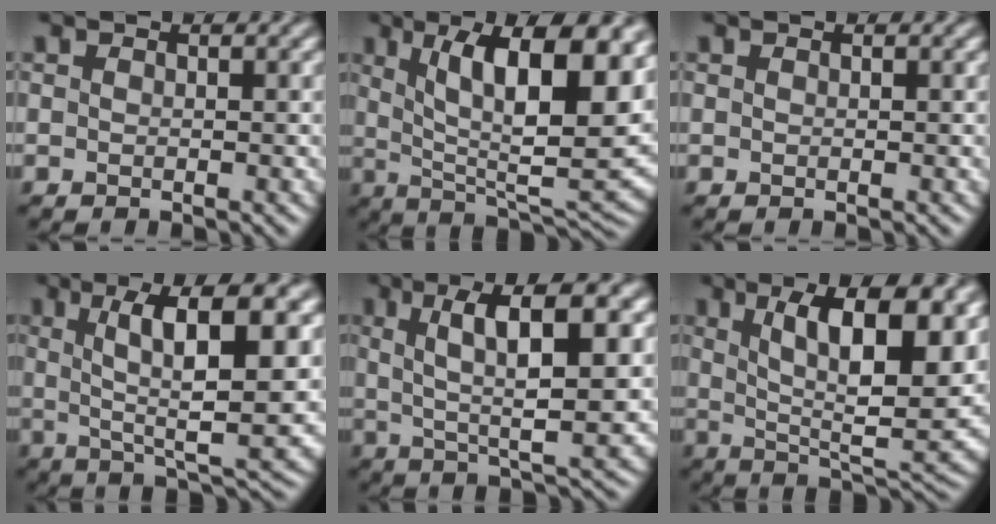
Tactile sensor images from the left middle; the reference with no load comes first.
{"total": 14.5, "force": [5.1, 4.6, 12.8], "torque": [-0.192, -0.003, 0.088]}
{"total": 0.0}
{"total": 10.2, "force": [2.4, 2.5, 9.6], "torque": [-0.141, 0.008, 0.041]}
{"total": 9.3, "force": [2.5, 2.4, 8.6], "torque": [-0.134, 0.006, 0.041]}
{"total": 12.9, "force": [4.4, 4.3, 11.4], "torque": [-0.169, -0.006, 0.070]}